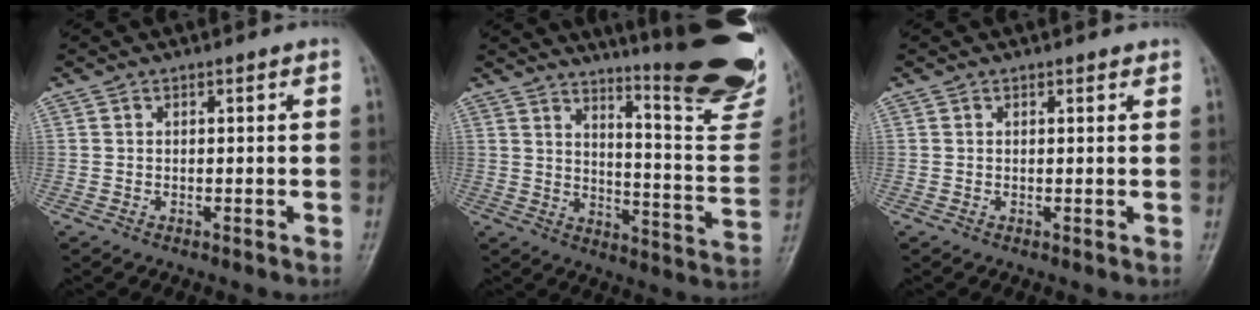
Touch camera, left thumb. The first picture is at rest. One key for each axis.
{"total": 25.1, "fx": 19.5, "fy": 3.1, "fz": 15.4, "tx": -0.182, "ty": -0.167, "tz": 0.249}
{"total": 1.1, "fx": 0.9, "fy": 0.4, "fz": 0.5, "tx": -0.005, "ty": -0.003, "tz": 0.008}